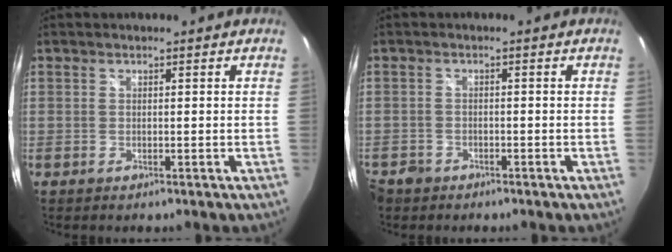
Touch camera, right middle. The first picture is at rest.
{"total": 4.5, "force": [-2.8, 3.3, 1.1], "torque": [-0.040, -0.005, -0.051]}